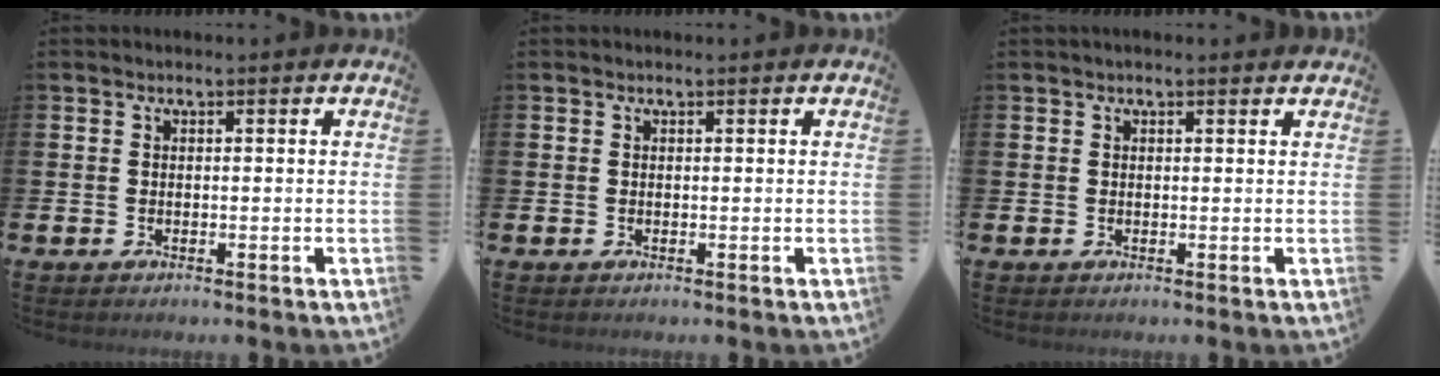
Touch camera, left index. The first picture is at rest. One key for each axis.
{"total": 0.0}
{"total": 0.9, "fx": 0.7, "fy": 0.1, "fz": 0.5, "tx": 0.000, "ty": -0.001, "tz": 0.011}